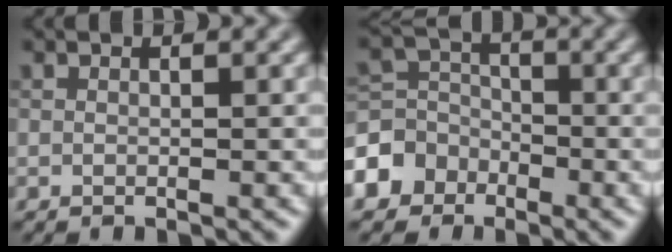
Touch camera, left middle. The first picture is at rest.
{"total": 5.7, "force": [-3.1, 4.6, 1.2], "torque": [-0.010, 0.002, -0.078]}